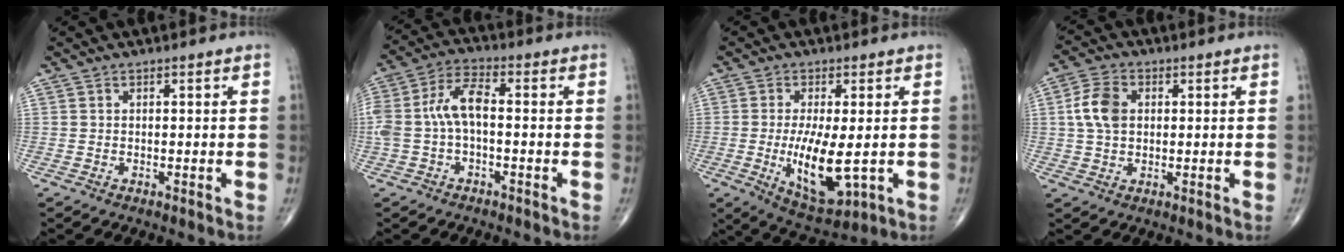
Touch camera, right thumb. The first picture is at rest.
{"total": 9.0, "force": [-0.5, 4.4, 7.8], "torque": [-0.175, 0.034, -0.014]}
{"total": 11.5, "force": [-1.4, 4.2, 10.6], "torque": [-0.184, -0.025, -0.011]}
{"total": 6.9, "force": [1.0, 4.7, 4.9], "torque": [-0.095, 0.008, 0.017]}